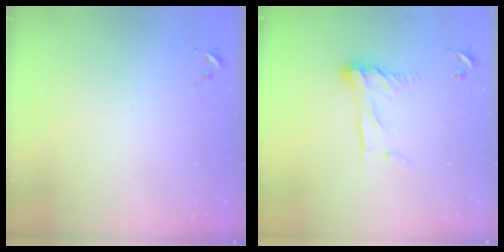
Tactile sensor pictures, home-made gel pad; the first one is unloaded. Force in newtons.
{"total": 11.4, "press": 11.4, "slide": 0.9}